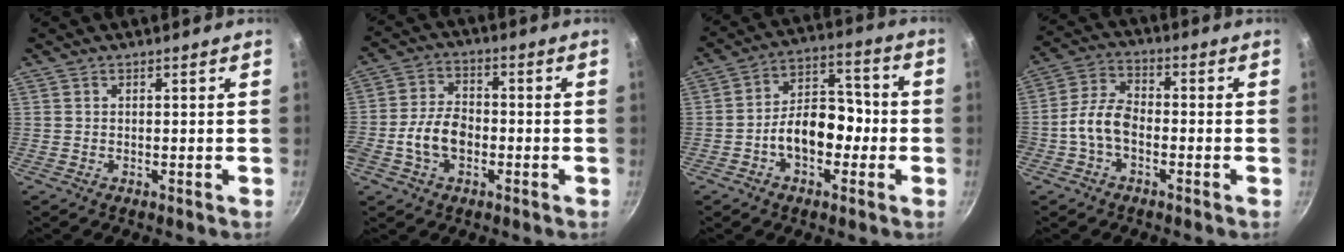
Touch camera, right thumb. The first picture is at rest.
{"total": 8.9, "force": [-2.4, 5.9, 6.2], "torque": [-0.101, 0.029, -0.053]}
{"total": 11.7, "force": [-3.0, 7.8, 8.2], "torque": [-0.083, 0.053, -0.058]}
{"total": 7.2, "force": [-2.4, 4.5, 5.1], "torque": [-0.094, 0.036, -0.055]}